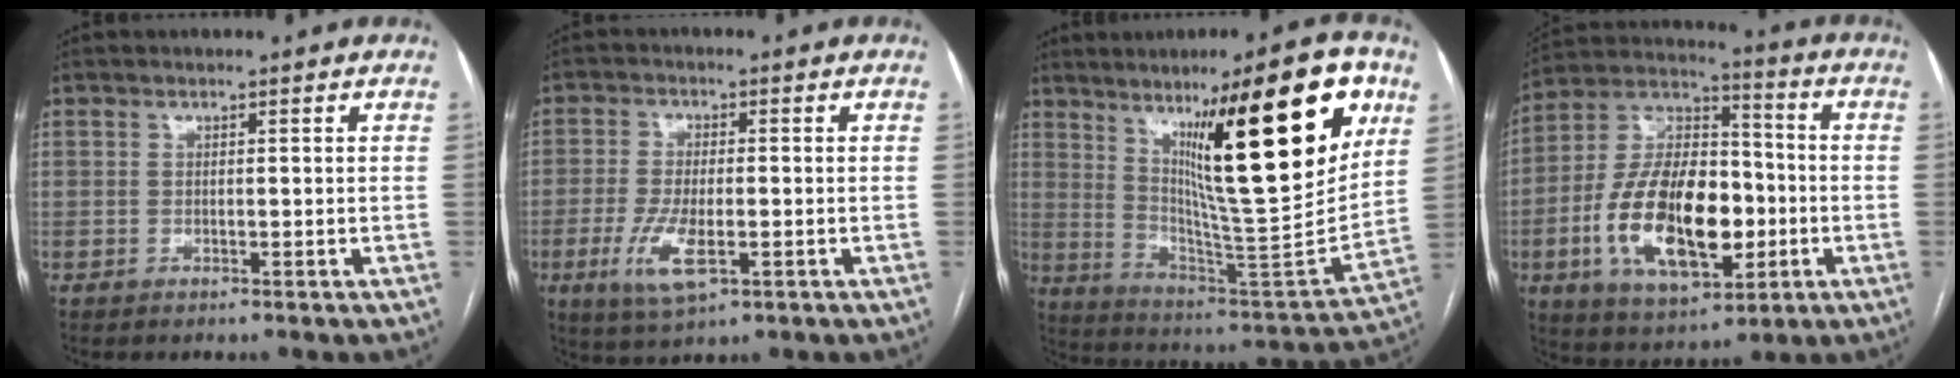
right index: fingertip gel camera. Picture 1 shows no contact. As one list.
[{"total": 7.5, "force": [-2.5, 2.5, 6.6], "torque": [-0.138, -0.013, -0.040]}, {"total": 26.2, "force": [11.9, 3.3, 23.1], "torque": [-0.343, -0.007, 0.185]}, {"total": 19.7, "force": [-4.3, 9.3, 16.9], "torque": [-0.330, 0.013, -0.069]}]